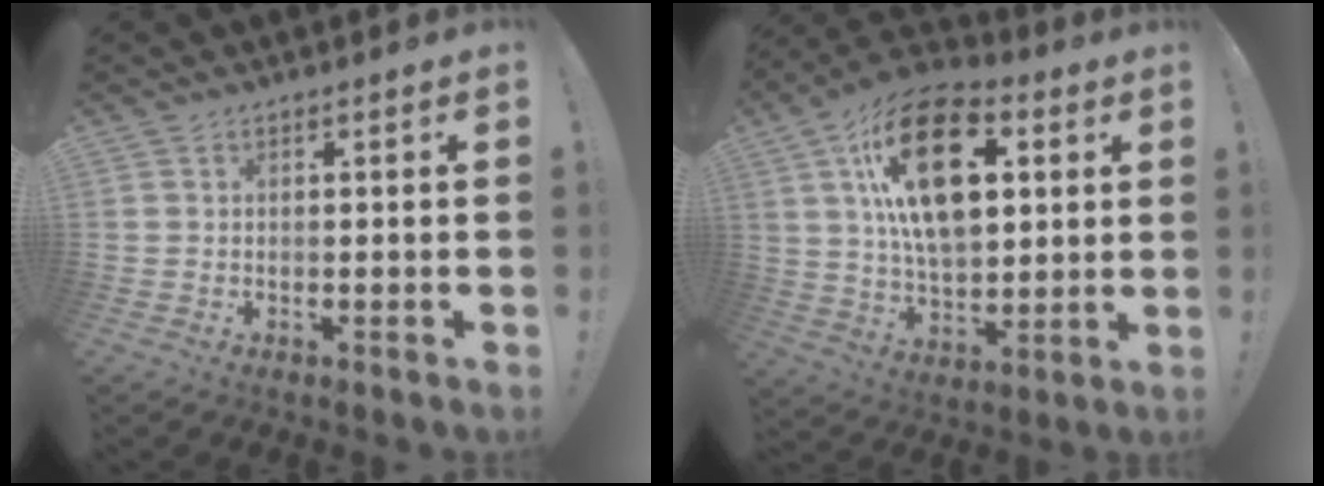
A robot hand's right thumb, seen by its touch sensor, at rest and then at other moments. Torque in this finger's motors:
{"motor_torque": [1.08, 3.93, 1.50, 1.27, 0.56]}